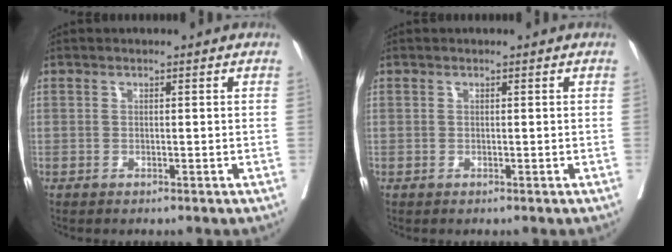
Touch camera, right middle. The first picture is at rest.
{"total": 0.0}